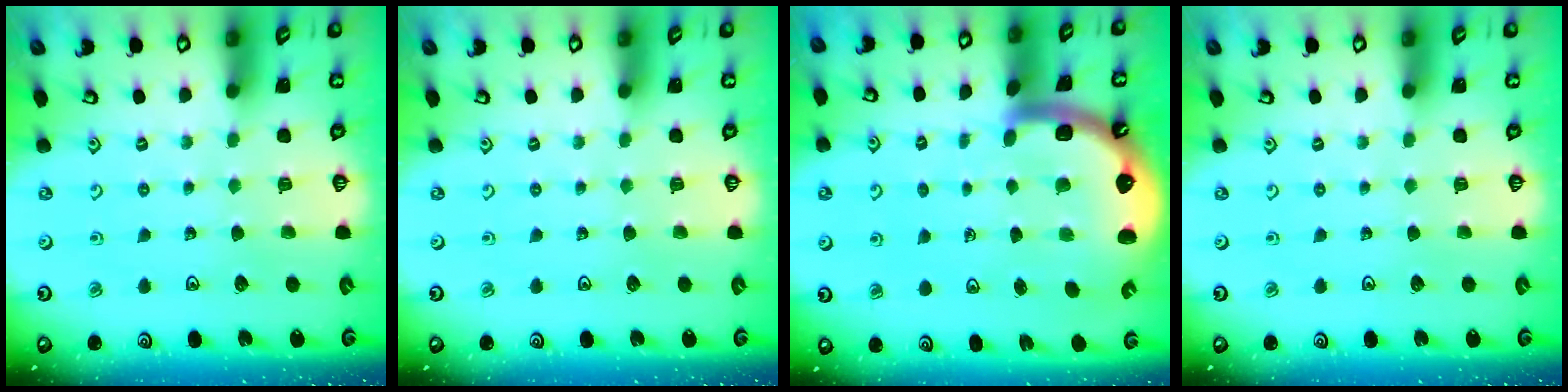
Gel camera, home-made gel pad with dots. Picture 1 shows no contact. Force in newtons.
{"total": 0.0}
{"total": 7.2, "press": 6.9, "slide": 1.9}
{"total": 0.0}